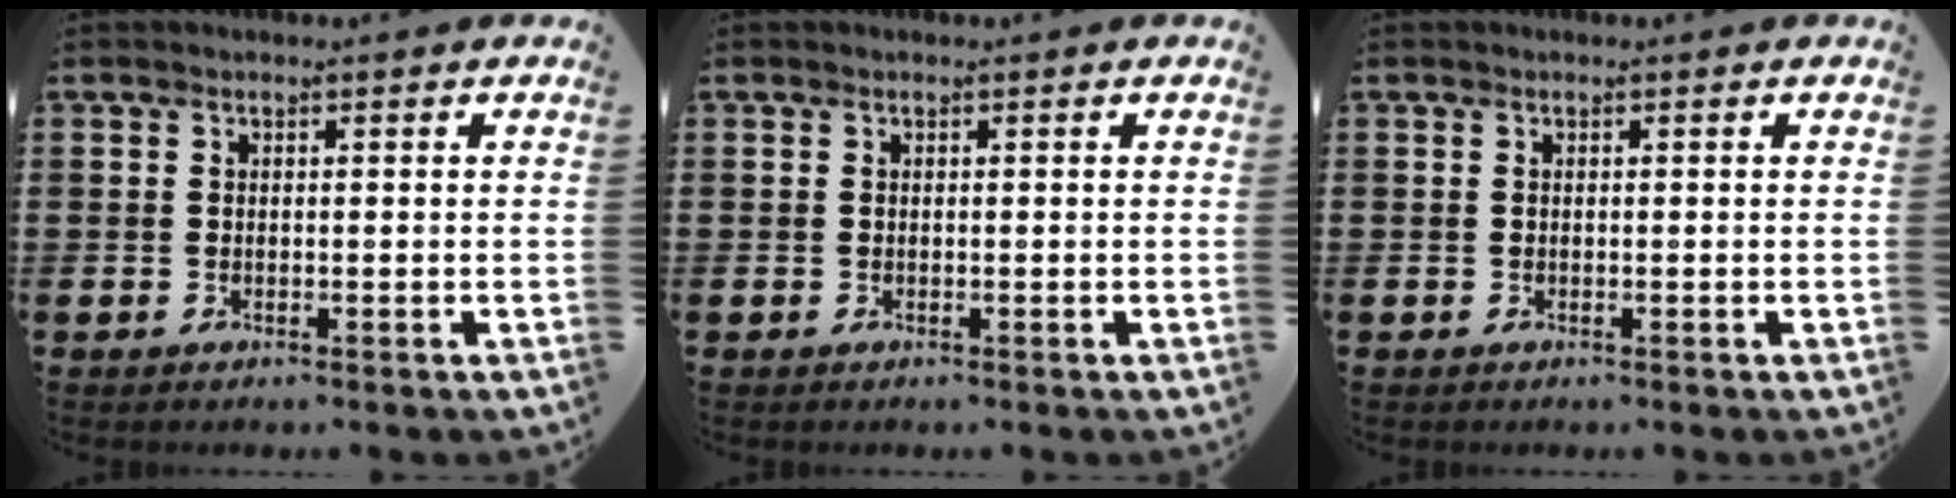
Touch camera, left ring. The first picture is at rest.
{"total": 0.0}
{"total": 0.0}